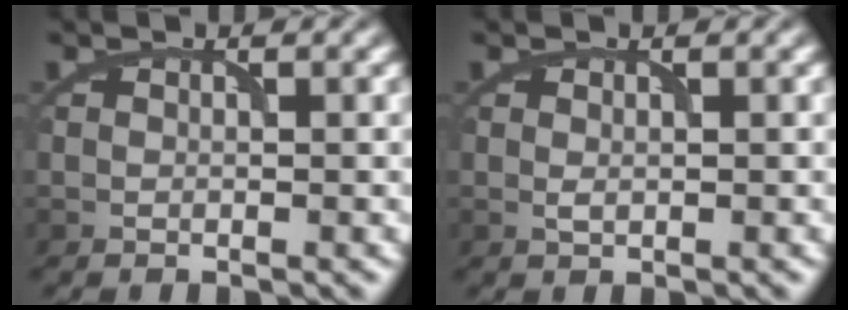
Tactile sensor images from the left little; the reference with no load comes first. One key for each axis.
{"total": 0.7, "fx": 0.0, "fy": 0.4, "fz": 0.6, "tx": -0.013, "ty": -0.001, "tz": 0.002}